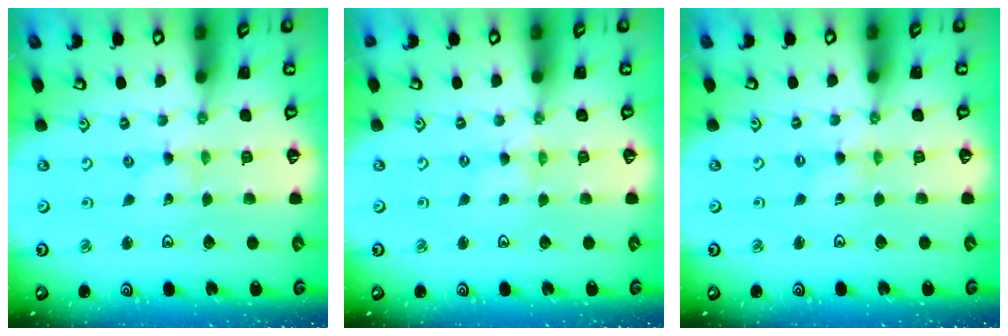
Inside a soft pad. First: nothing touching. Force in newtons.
{"total": 0.0}
{"total": 0.0}